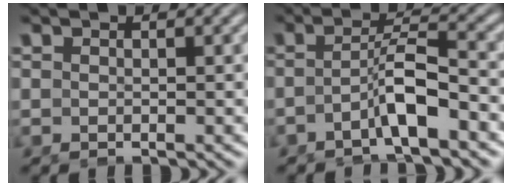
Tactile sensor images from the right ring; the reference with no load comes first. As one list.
[{"total": 3.4, "force": [-1.8, 0.1, 2.9], "torque": [-0.048, -0.008, -0.025]}]